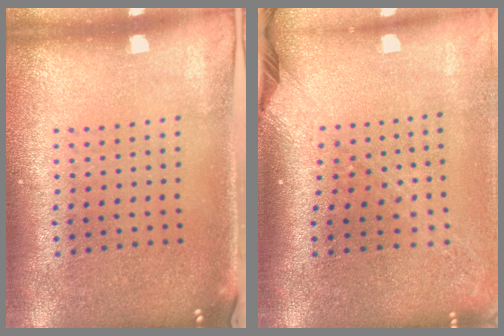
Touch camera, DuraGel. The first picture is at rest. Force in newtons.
{"total": 2.2, "press": 1.6, "slide": 1.5}